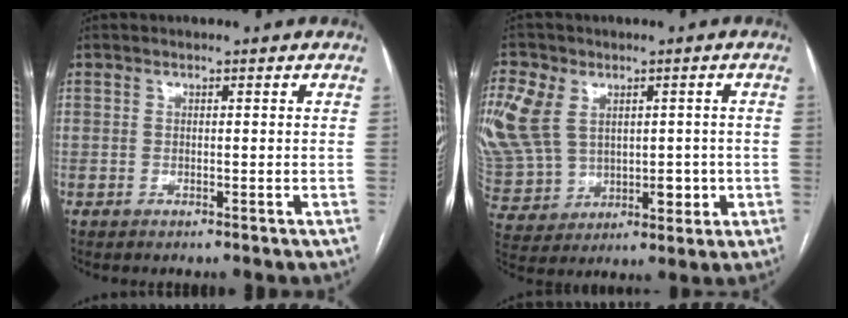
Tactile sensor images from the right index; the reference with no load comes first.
{"total": 19.1, "force": [2.9, 14.6, 12.1], "torque": [-0.291, 0.037, 0.088]}